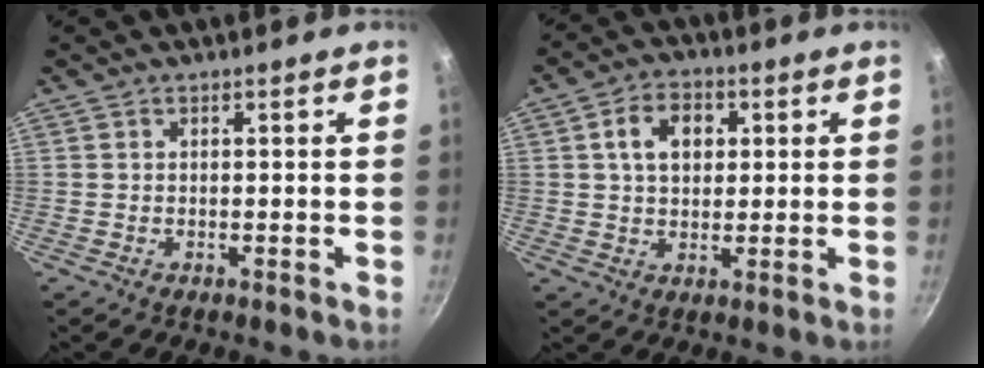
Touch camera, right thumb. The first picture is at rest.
{"total": 8.0, "force": [1.9, 5.7, 5.2], "torque": [-0.068, 0.006, 0.027]}